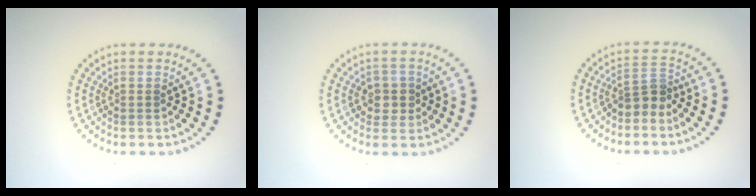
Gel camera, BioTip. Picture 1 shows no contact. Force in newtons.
{"total": 1.9, "press": 1.8, "slide": 0.8}
{"total": 2.4, "press": 1.9, "slide": 1.5}